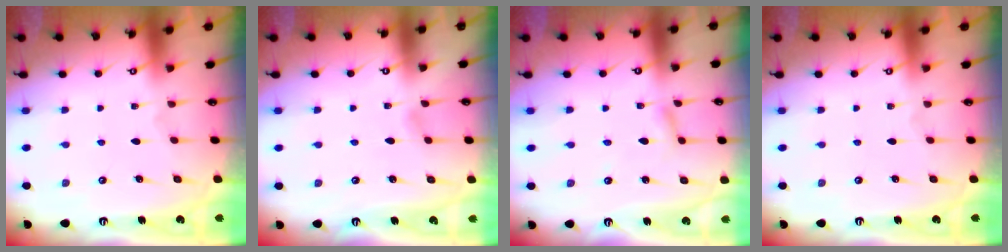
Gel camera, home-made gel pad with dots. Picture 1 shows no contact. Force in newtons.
{"total": 2.4, "press": 2.4, "slide": 0.3}
{"total": 1.4, "press": 1.4, "slide": 0.2}
{"total": 0.0}